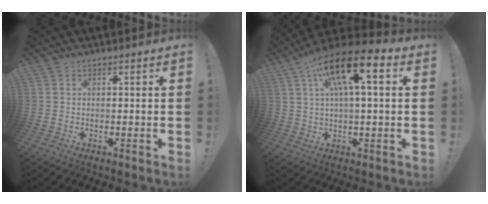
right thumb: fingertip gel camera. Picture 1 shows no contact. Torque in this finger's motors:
{"motor_torque": [1.07, 2.71, 0.31, 0.19, 0.15]}